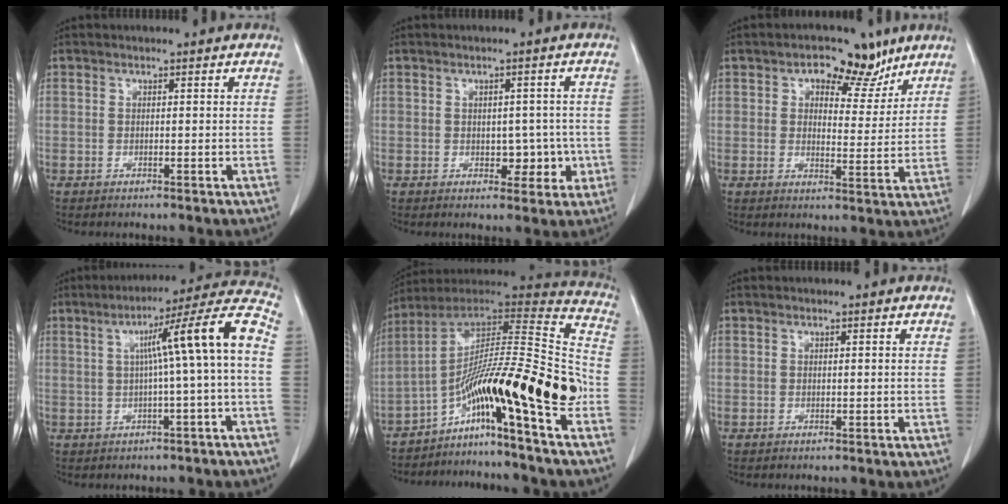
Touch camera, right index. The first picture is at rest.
{"total": 4.1, "force": [-0.7, 2.9, 2.8], "torque": [-0.021, 0.011, 0.000]}
{"total": 7.7, "force": [4.9, 4.3, 4.1], "torque": [-0.042, 0.011, 0.071]}
{"total": 11.2, "force": [0.0, -0.9, 11.2], "torque": [-0.151, 0.033, -0.001]}
{"total": 20.3, "force": [-9.1, -0.1, 18.1], "torque": [-0.277, 0.027, -0.150]}
{"total": 0.0}